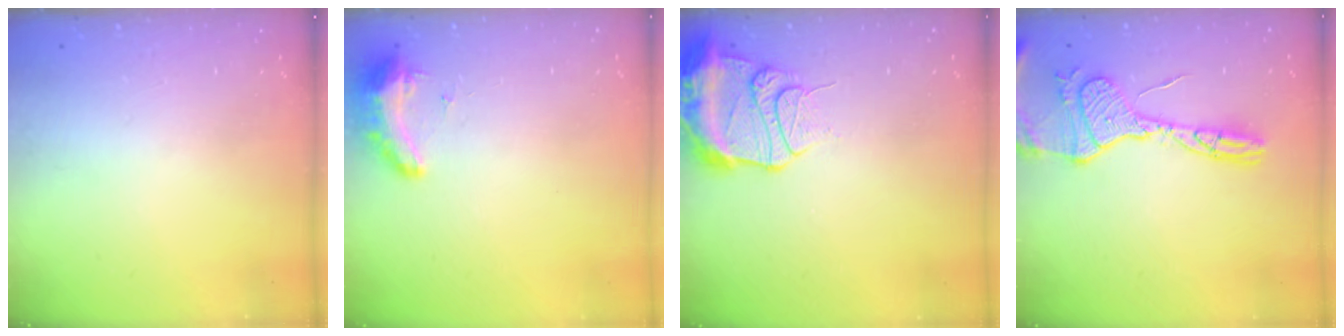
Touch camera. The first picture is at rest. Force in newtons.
{"total": 8.5, "press": 8.3, "slide": 1.6}
{"total": 14.0, "press": 13.9, "slide": 1.7}
{"total": 17.0, "press": 17.0, "slide": 1.6}